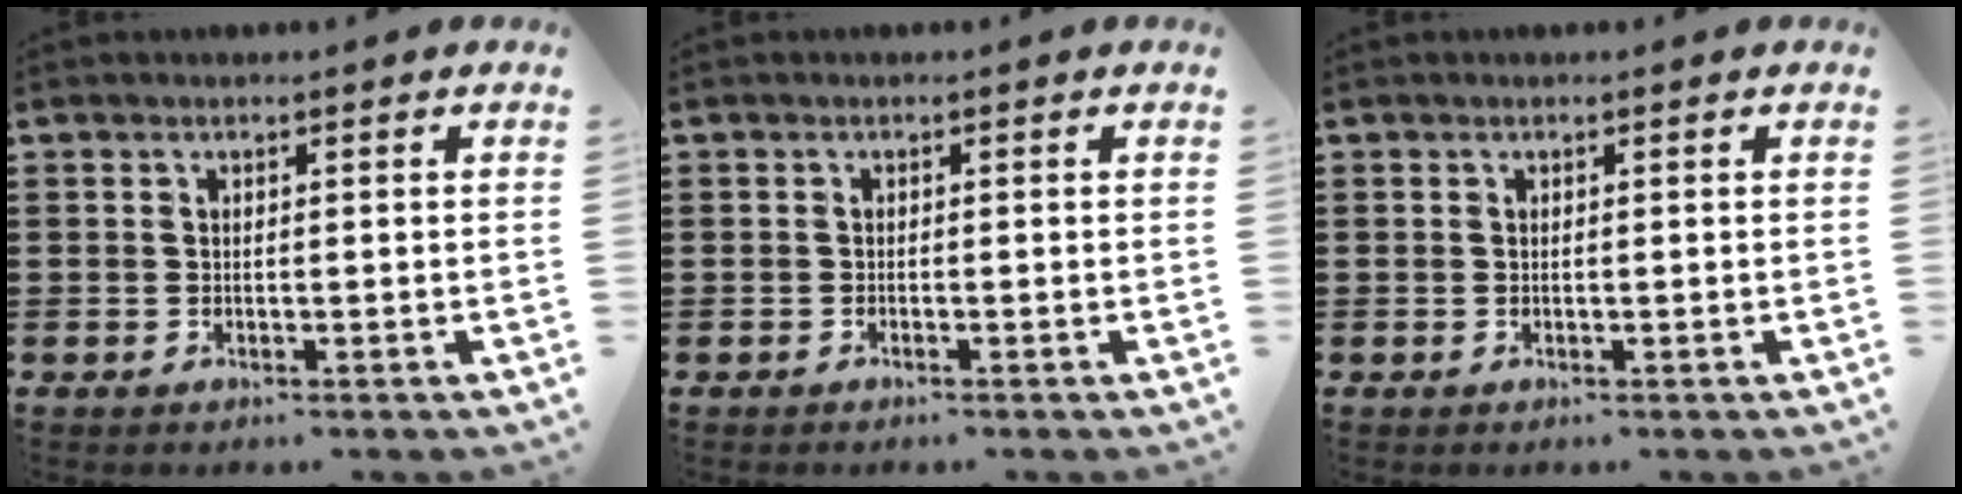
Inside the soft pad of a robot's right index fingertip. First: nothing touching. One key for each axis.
{"total": 0.0}
{"total": 0.0}